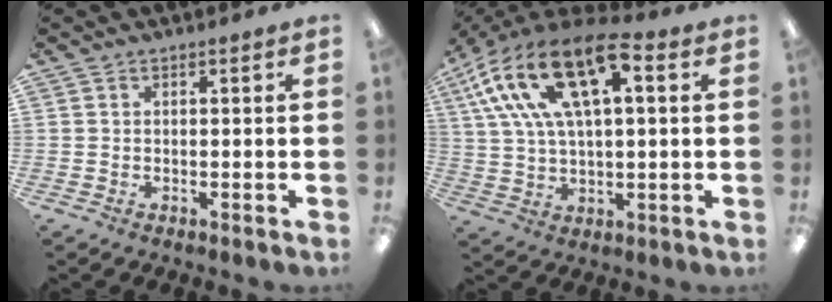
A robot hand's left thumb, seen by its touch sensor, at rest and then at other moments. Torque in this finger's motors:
{"motor_torque": [0.27, 1.78, 2.07, -0.70, 0.28]}